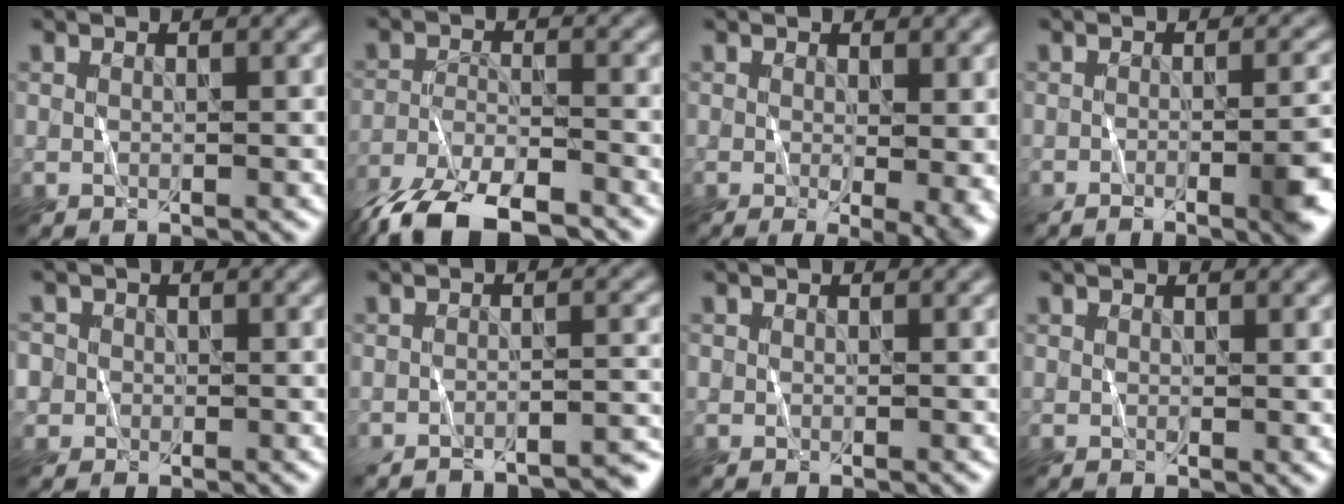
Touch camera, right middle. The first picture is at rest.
{"total": 7.9, "force": [-6.6, 2.1, 3.7], "torque": [-0.061, -0.005, -0.123]}
{"total": 5.2, "force": [-0.5, 1.7, 4.8], "torque": [-0.041, -0.010, -0.002]}
{"total": 4.3, "force": [-2.2, 1.1, 3.6], "torque": [-0.037, 0.001, -0.035]}
{"total": 2.2, "force": [-0.3, 2.2, 0.0], "torque": [0.010, 0.010, -0.014]}
{"total": 4.1, "force": [-3.9, 0.3, 1.0], "torque": [-0.006, 0.000, -0.056]}
{"total": 0.0}
{"total": 0.7, "force": [0.4, 0.2, 0.6], "torque": [-0.006, 0.003, 0.007]}